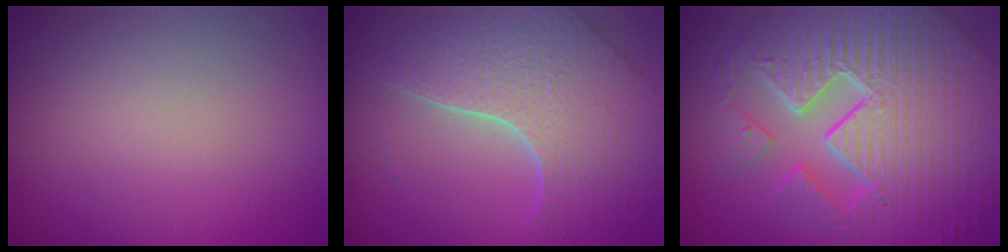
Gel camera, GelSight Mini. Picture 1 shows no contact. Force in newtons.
{"total": 7.7, "press": 5.5, "slide": 5.4}
{"total": 11.2, "press": 7.2, "slide": 8.6}